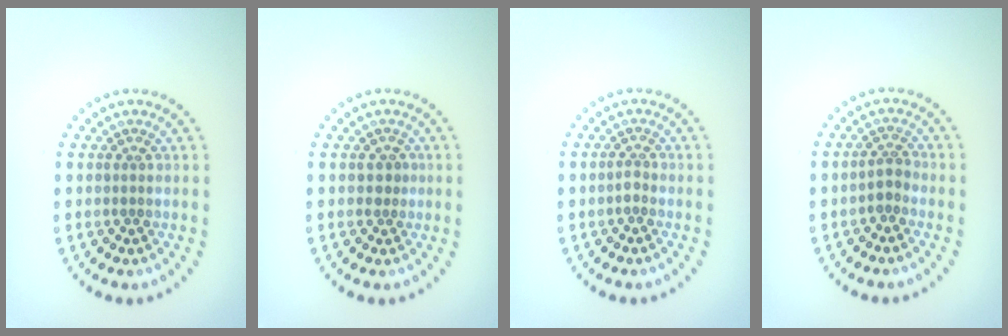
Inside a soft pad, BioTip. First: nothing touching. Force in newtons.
{"total": 1.1, "press": 0.9, "slide": 0.7}
{"total": 0.9, "press": 0.6, "slide": 0.6}
{"total": 1.5, "press": 1.3, "slide": 0.8}